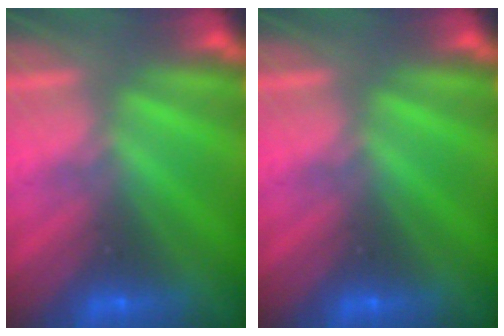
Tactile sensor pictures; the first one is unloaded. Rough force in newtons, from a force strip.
{"total": 0.0}